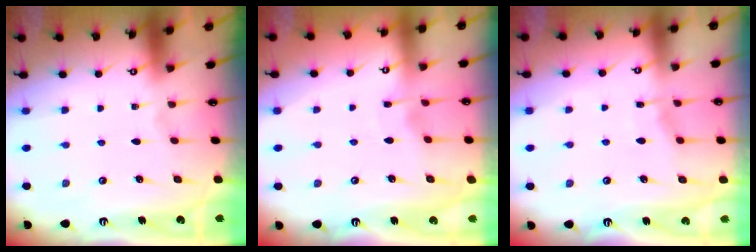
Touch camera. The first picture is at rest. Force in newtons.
{"total": 2.5, "press": 2.5, "slide": 0.3}
{"total": 4.5, "press": 4.5, "slide": 0.4}